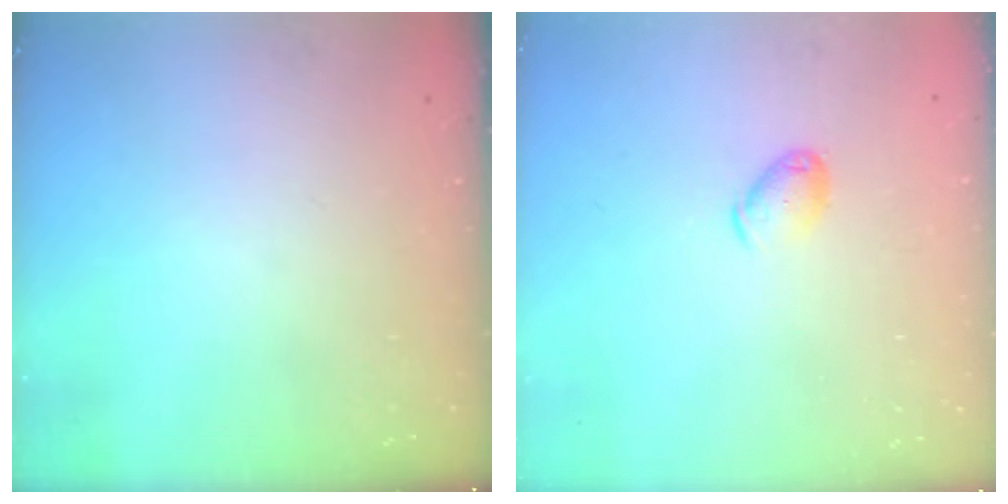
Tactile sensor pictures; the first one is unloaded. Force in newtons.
{"total": 6.9, "press": 6.8, "slide": 1.2}